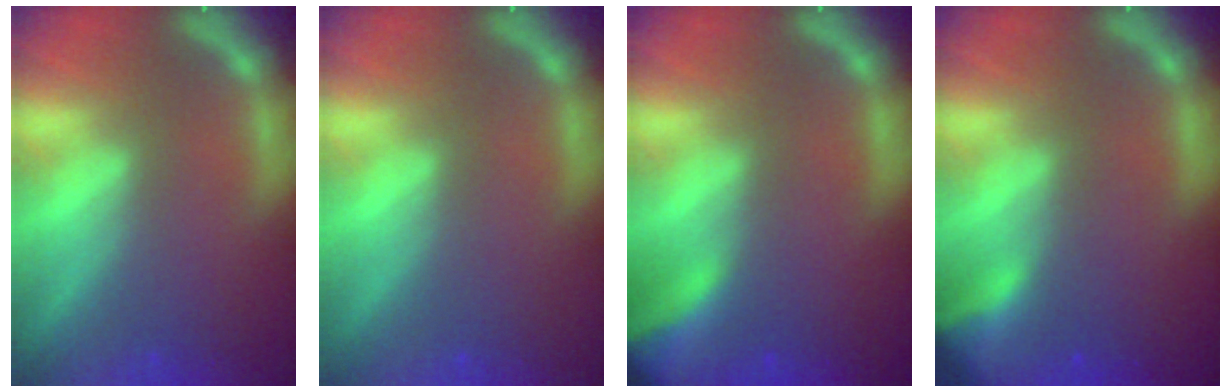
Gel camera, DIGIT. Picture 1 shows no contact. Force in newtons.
{"total": 0.0}
{"total": 7.9}
{"total": 4.4}